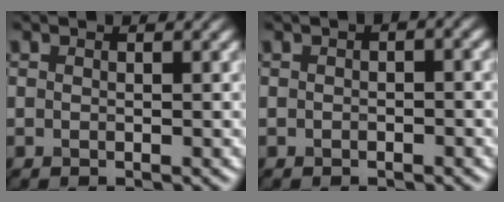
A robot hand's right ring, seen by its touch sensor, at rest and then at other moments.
{"total": 1.9, "force": [0.1, 0.9, 1.7], "torque": [-0.011, 0.019, -0.008]}